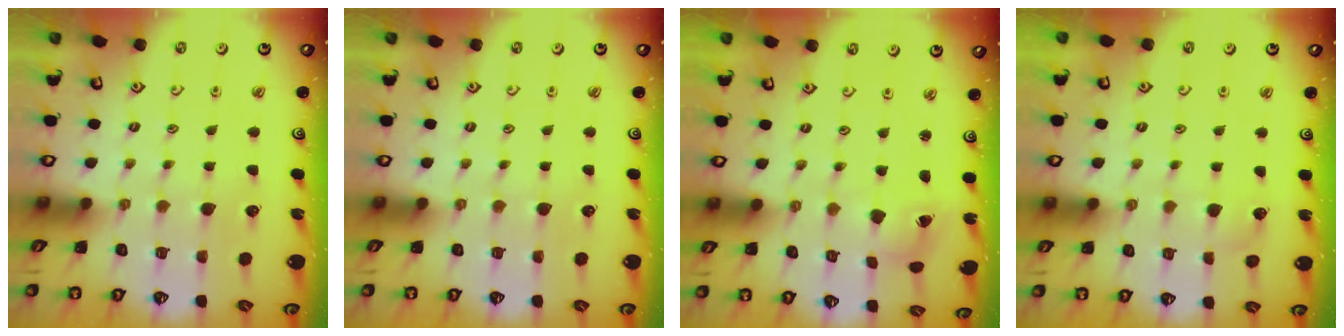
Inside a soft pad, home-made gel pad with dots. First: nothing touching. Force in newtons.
{"total": 0.0}
{"total": 0.6, "press": 0.6, "slide": 0.2}
{"total": 2.9, "press": 2.9, "slide": 0.4}